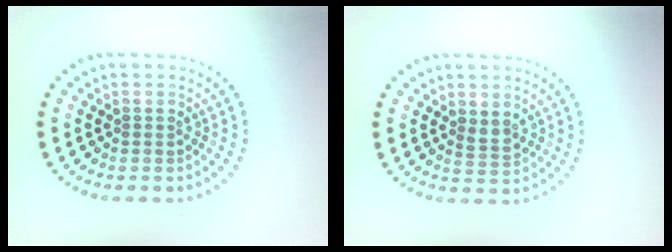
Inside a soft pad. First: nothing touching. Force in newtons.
{"total": 1.3, "press": 1.1, "slide": 0.5}